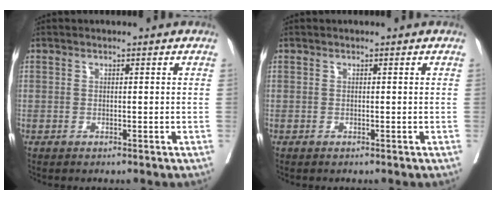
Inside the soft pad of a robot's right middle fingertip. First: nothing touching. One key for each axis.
{"total": 0.0}